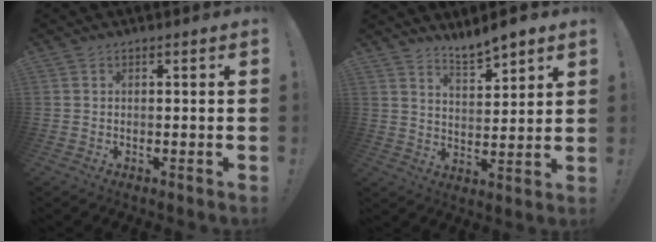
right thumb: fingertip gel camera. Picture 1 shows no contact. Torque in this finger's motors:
{"motor_torque": [0.00, 0.10, -0.07, 0.29, 0.06]}